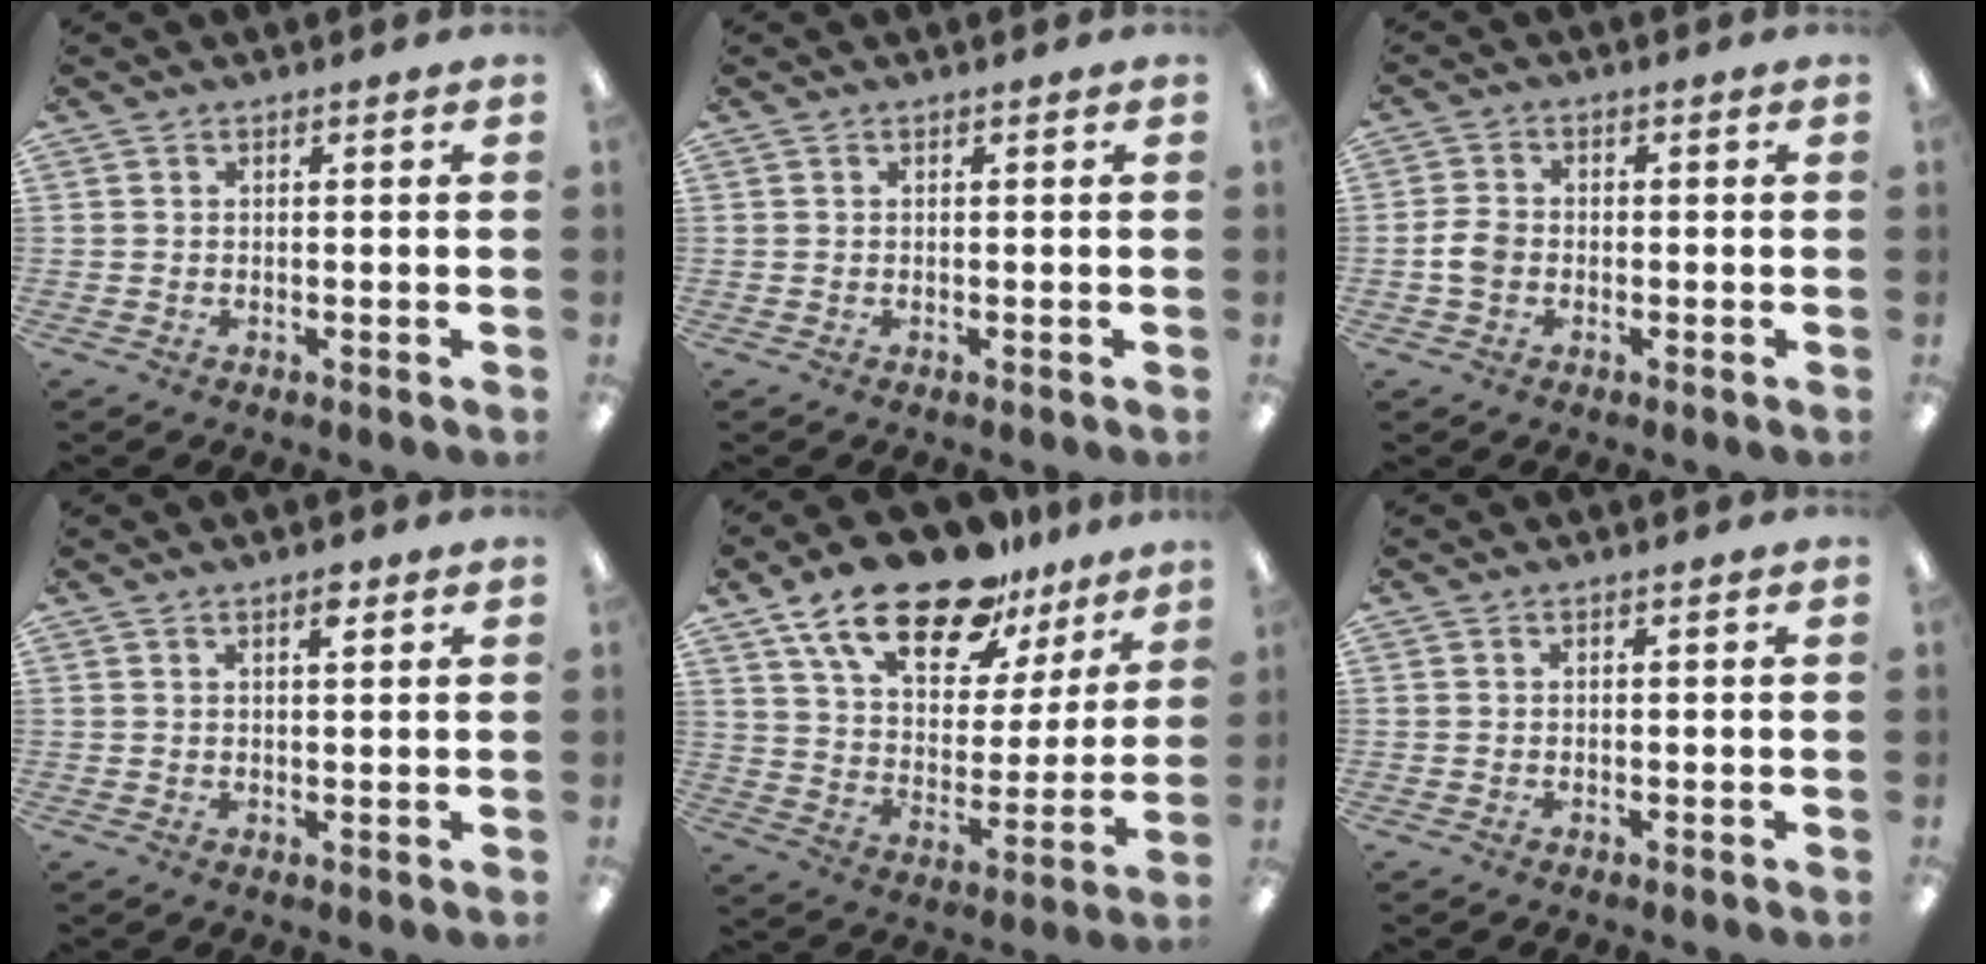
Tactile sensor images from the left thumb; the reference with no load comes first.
{"total": 0.0}
{"total": 4.3, "force": [-0.9, 3.2, 2.7], "torque": [-0.053, 0.008, -0.017]}
{"total": 2.6, "force": [1.8, 0.8, 1.6], "torque": [-0.020, -0.005, 0.029]}
{"total": 21.0, "force": [15.1, 9.0, 11.5], "torque": [-0.197, -0.089, 0.262]}
{"total": 0.0}